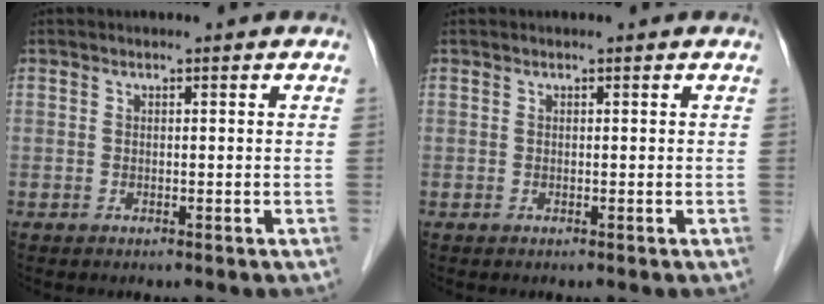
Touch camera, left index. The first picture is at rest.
{"total": 0.0}